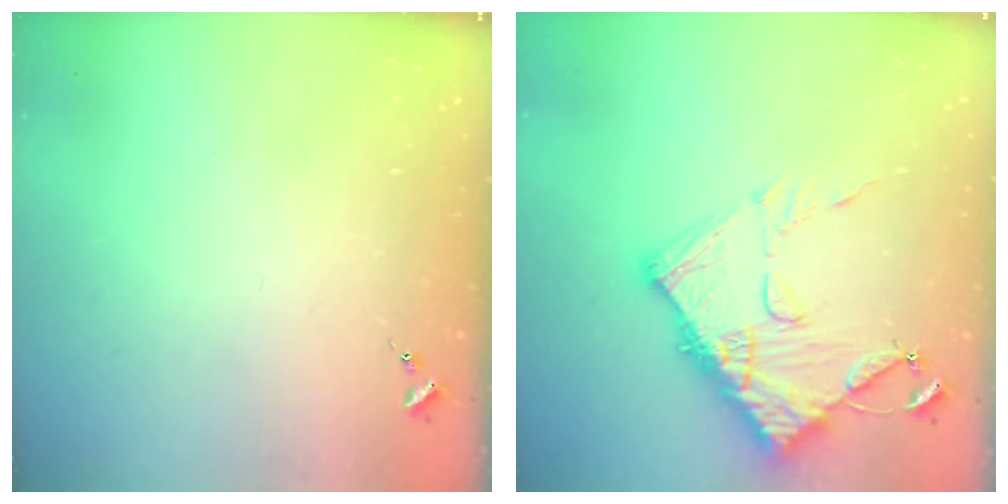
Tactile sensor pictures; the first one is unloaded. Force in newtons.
{"total": 14.5, "press": 14.5, "slide": 1.4}